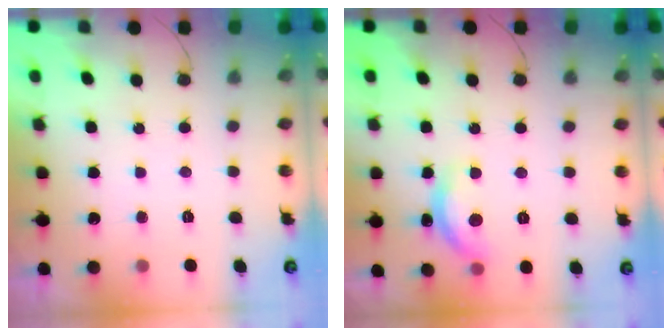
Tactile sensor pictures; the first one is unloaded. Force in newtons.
{"total": 13.0, "press": 12.9, "slide": 0.7}